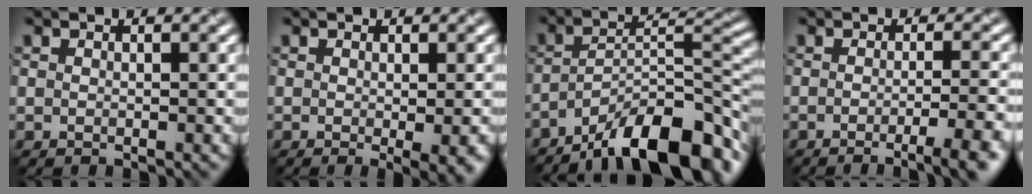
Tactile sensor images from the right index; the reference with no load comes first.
{"total": 3.0, "force": [-0.8, 0.5, 2.9], "torque": [-0.041, -0.011, -0.007]}
{"total": 12.0, "force": [-8.3, 3.4, 8.0], "torque": [-0.115, 0.016, -0.150]}
{"total": 5.0, "force": [-2.5, 1.1, 4.1], "torque": [-0.047, -0.002, -0.040]}